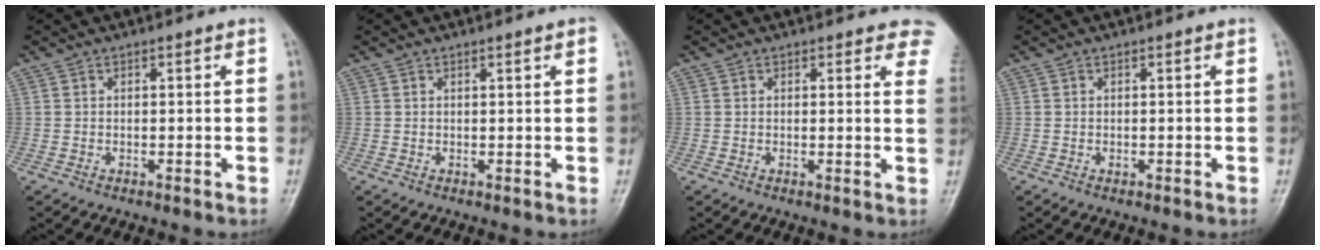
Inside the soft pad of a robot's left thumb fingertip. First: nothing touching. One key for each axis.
{"total": 1.4, "fx": 0.9, "fy": 0.0, "fz": 1.1, "tx": -0.014, "ty": -0.001, "tz": 0.011}
{"total": 6.4, "fx": 5.1, "fy": 2.3, "fz": 3.2, "tx": -0.002, "ty": -0.018, "tz": 0.037}
{"total": 0.5, "fx": 0.2, "fy": 0.2, "fz": 0.5, "tx": -0.008, "ty": 0.002, "tz": 0.003}